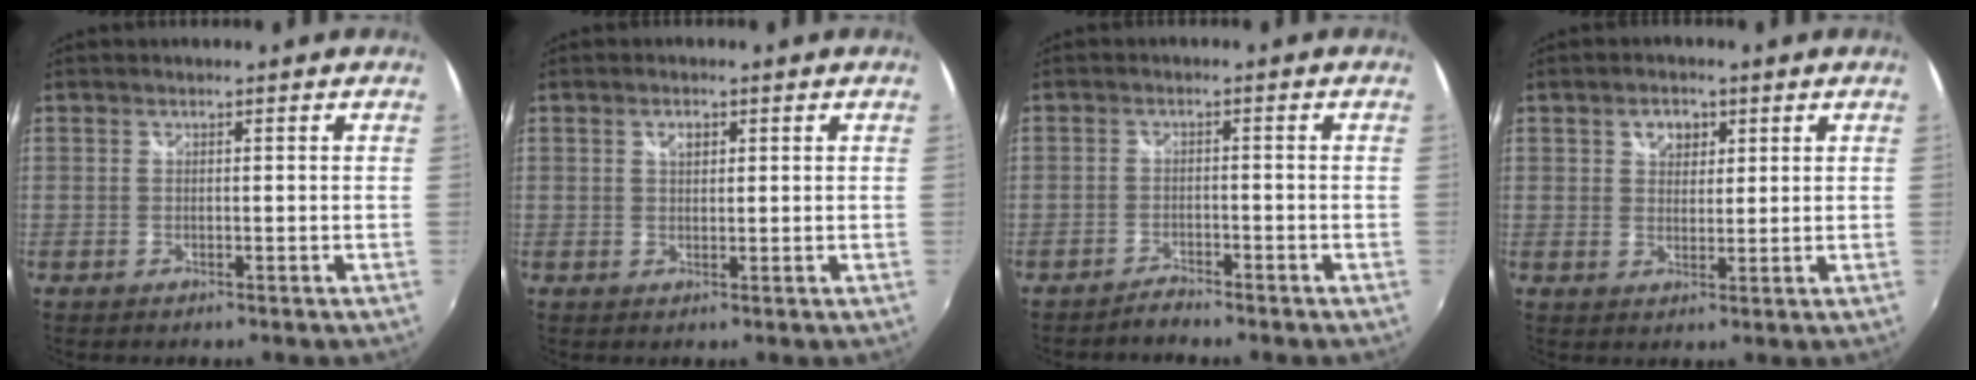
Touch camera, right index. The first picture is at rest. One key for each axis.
{"total": 1.9, "fx": 0.8, "fy": 1.1, "fz": 1.3, "tx": -0.020, "ty": 0.007, "tz": 0.013}
{"total": 2.5, "fx": -2.4, "fy": 0.4, "fz": 0.4, "tx": -0.018, "ty": -0.004, "tz": -0.045}
{"total": 3.8, "fx": 1.7, "fy": 2.8, "fz": 1.8, "tx": -0.021, "ty": 0.010, "tz": 0.029}